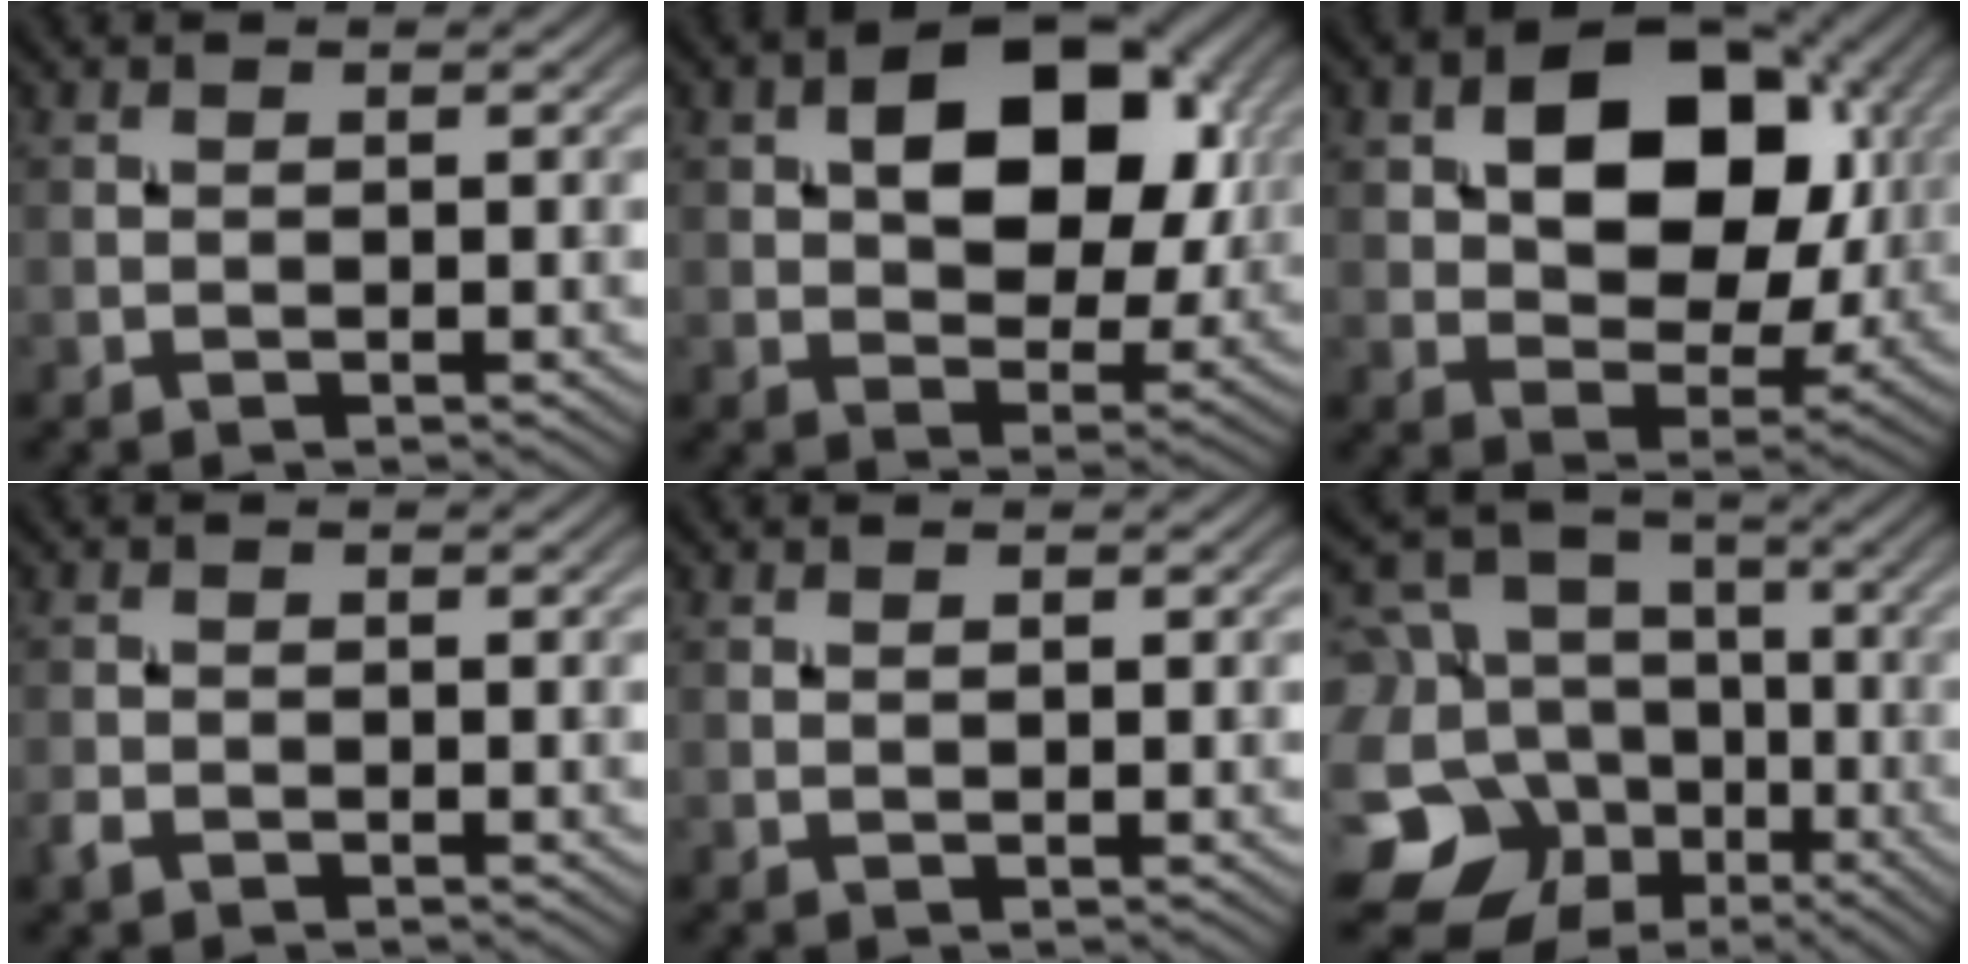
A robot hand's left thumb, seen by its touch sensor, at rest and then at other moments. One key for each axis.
{"total": 11.5, "fx": 3.0, "fy": 7.2, "fz": 8.4, "tx": -0.125, "ty": 0.006, "tz": 0.044}
{"total": 13.5, "fx": 3.5, "fy": 9.0, "fz": 9.5, "tx": -0.154, "ty": 0.000, "tz": 0.055}
{"total": 1.2, "fx": -0.9, "fy": 0.7, "fz": 0.5, "tx": -0.013, "ty": -0.002, "tz": -0.020}
{"total": 0.5, "fx": 0.3, "fy": 0.0, "fz": 0.4, "tx": -0.008, "ty": 0.002, "tz": 0.004}
{"total": 16.4, "fx": -4.5, "fy": 14.2, "fz": 6.9, "tx": -0.223, "ty": -0.008, "tz": -0.082}